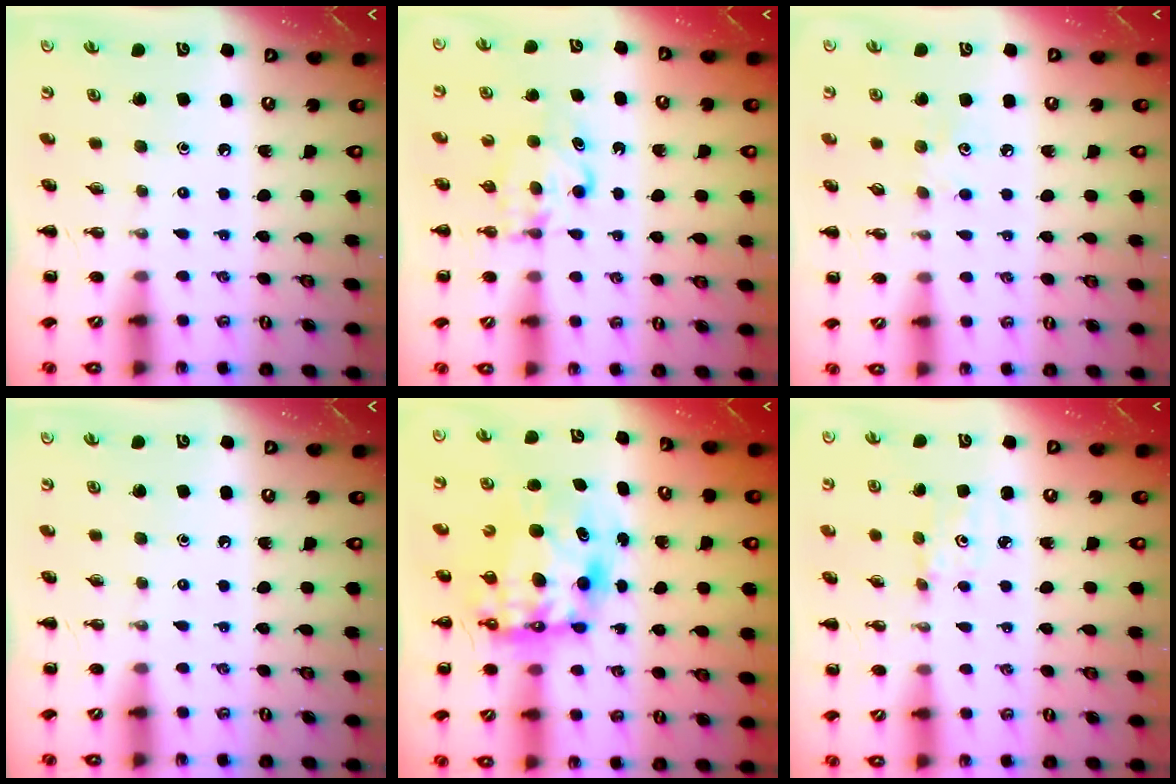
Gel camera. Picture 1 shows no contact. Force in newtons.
{"total": 6.0, "press": 5.9, "slide": 0.9}
{"total": 4.1, "press": 3.9, "slide": 1.1}
{"total": 0.0}
{"total": 9.2, "press": 9.0, "slide": 2.2}
{"total": 1.8, "press": 1.7, "slide": 0.6}